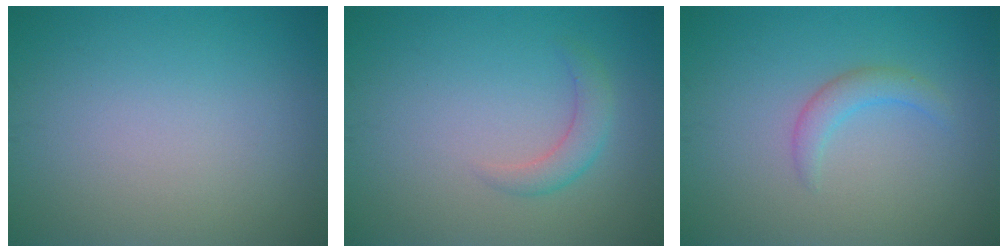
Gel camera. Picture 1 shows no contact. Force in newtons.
{"total": 2.0, "press": 2.0, "slide": 0.1}
{"total": 1.9, "press": 1.8, "slide": 0.3}